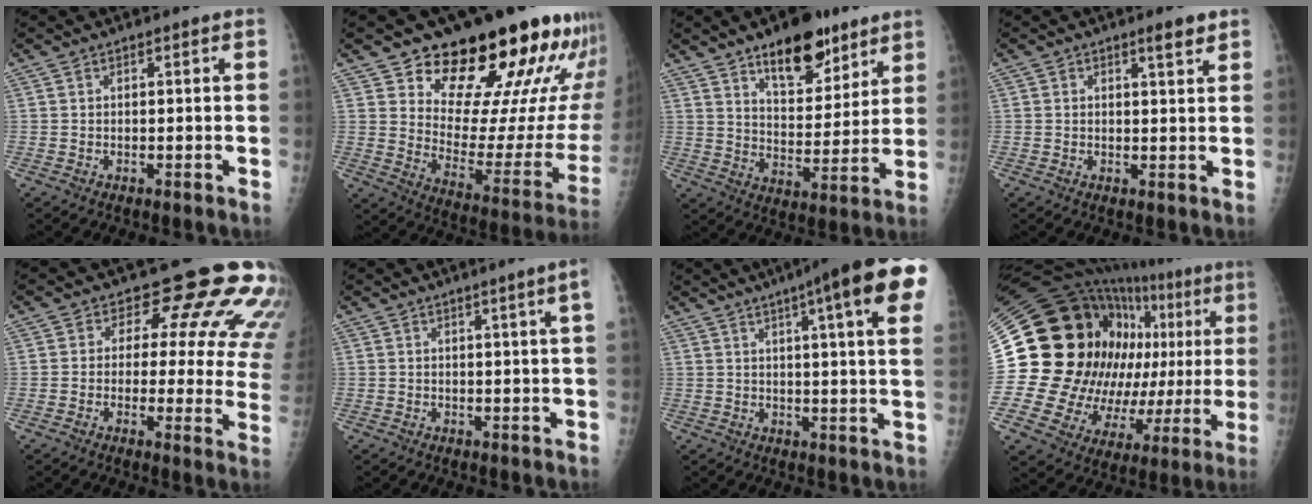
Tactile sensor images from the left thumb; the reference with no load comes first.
{"total": 24.9, "force": [18.4, 9.3, 13.9], "torque": [-0.150, -0.114, 0.255]}
{"total": 15.0, "force": [9.8, 6.8, 9.0], "torque": [-0.085, -0.061, 0.154]}
{"total": 2.8, "force": [1.8, 0.8, 2.0], "torque": [-0.022, -0.012, 0.026]}
{"total": 14.7, "force": [10.9, 6.5, 7.4], "torque": [-0.029, -0.061, 0.099]}
{"total": 3.9, "force": [1.8, -1.1, 3.3], "torque": [-0.048, -0.008, 0.028]}
{"total": 19.3, "force": [9.7, 2.4, 16.5], "torque": [-0.223, -0.007, 0.111]}
{"total": 37.4, "force": [6.4, 20.9, 30.3], "torque": [-0.461, 0.052, 0.120]}